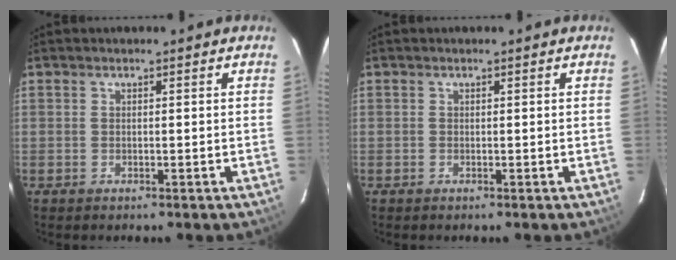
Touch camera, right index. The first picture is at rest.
{"total": 0.0}